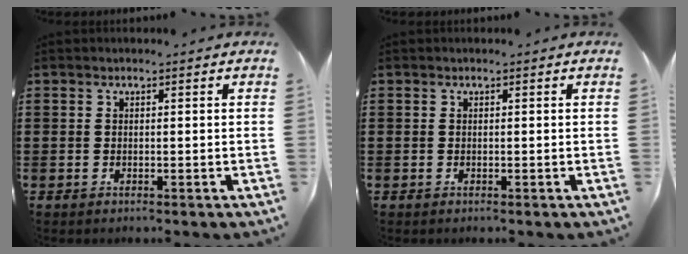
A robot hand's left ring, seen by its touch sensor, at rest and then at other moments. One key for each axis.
{"total": 0.0}